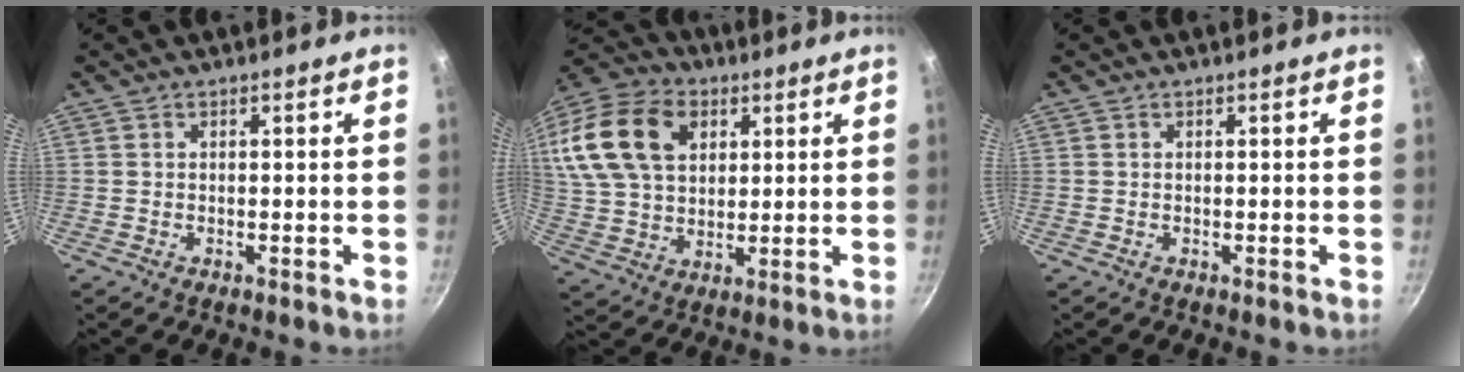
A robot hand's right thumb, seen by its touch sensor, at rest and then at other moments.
{"total": 21.8, "force": [7.2, 15.2, 13.9], "torque": [-0.269, 0.013, 0.128]}
{"total": 0.0}